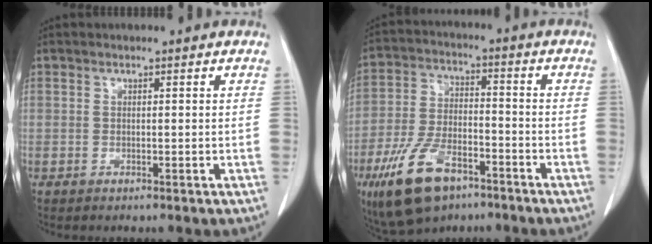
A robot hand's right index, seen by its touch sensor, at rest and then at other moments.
{"total": 12.8, "force": [-7.7, 5.7, 8.5], "torque": [-0.178, -0.004, -0.135]}